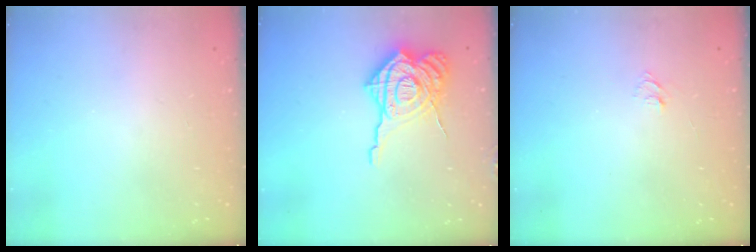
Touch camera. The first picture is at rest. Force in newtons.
{"total": 17.6, "press": 17.5, "slide": 2.0}
{"total": 3.9, "press": 3.9, "slide": 0.4}